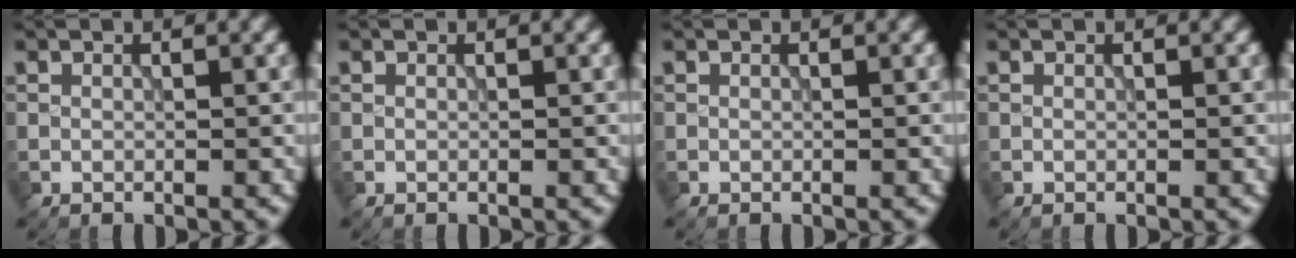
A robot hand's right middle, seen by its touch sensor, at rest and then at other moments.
{"total": 0.0}
{"total": 0.0}
{"total": 0.0}